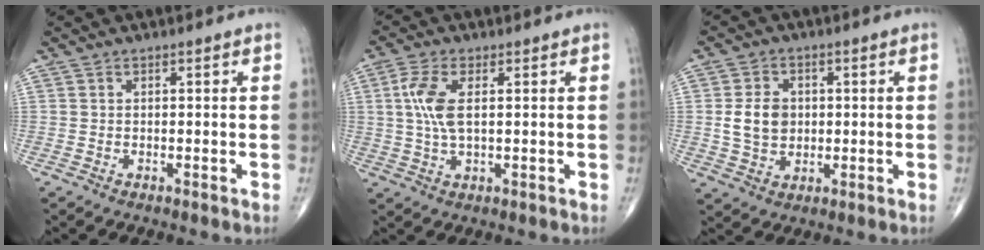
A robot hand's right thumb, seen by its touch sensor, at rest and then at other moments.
{"total": 6.7, "force": [1.2, 2.6, 6.0], "torque": [-0.148, 0.002, 0.024]}
{"total": 8.6, "force": [0.3, 6.7, 5.4], "torque": [-0.081, 0.002, 0.009]}